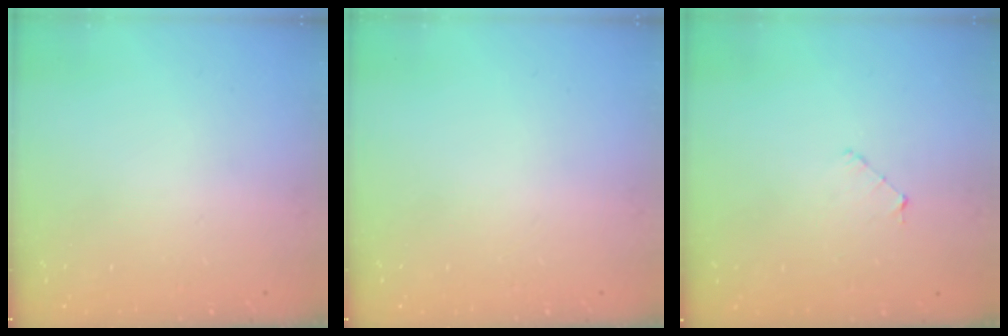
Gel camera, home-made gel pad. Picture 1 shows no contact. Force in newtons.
{"total": 0.0}
{"total": 2.9, "press": 2.9, "slide": 0.3}